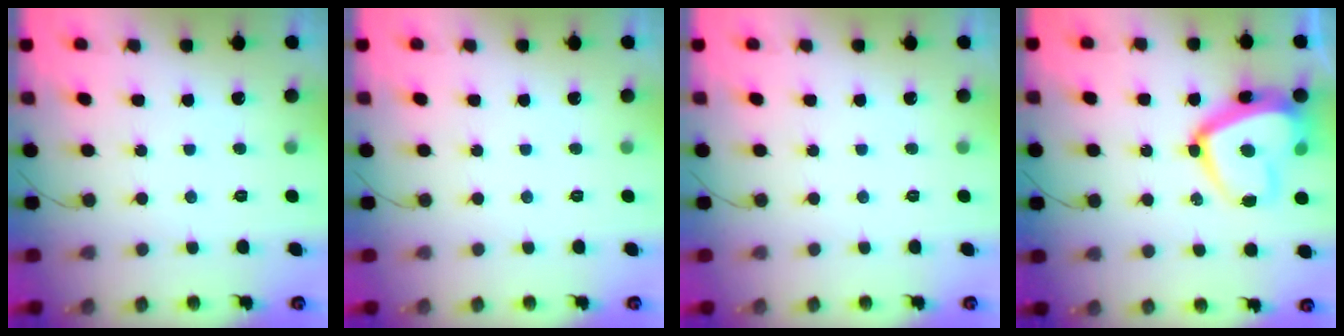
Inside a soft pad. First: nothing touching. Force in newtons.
{"total": 0.0}
{"total": 0.0}
{"total": 17.1, "press": 17.1, "slide": 1.6}